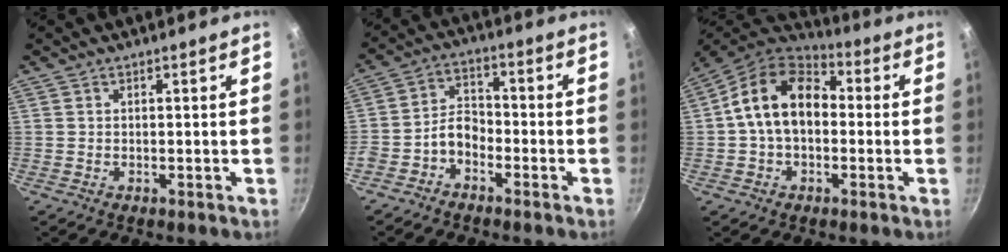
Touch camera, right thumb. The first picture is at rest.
{"total": 5.5, "force": [-3.2, 3.5, 2.9], "torque": [-0.039, 0.047, -0.071]}
{"total": 14.1, "force": [0.3, 9.7, 10.2], "torque": [-0.142, 0.035, -0.014]}